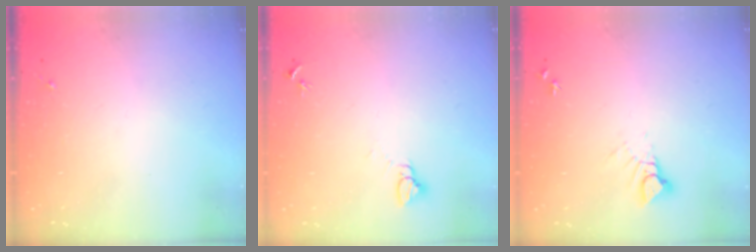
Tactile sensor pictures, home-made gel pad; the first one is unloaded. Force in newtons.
{"total": 3.2, "press": 3.2, "slide": 0.1}
{"total": 4.0, "press": 3.9, "slide": 0.4}